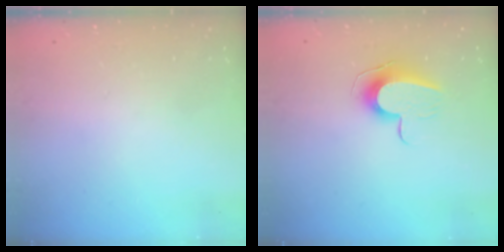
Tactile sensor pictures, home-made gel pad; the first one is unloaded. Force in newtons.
{"total": 9.4, "press": 9.4, "slide": 0.6}